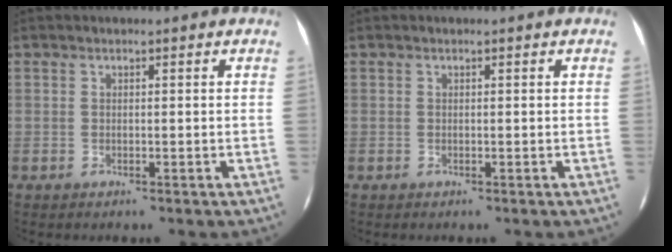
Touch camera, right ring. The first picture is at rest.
{"total": 0.0}